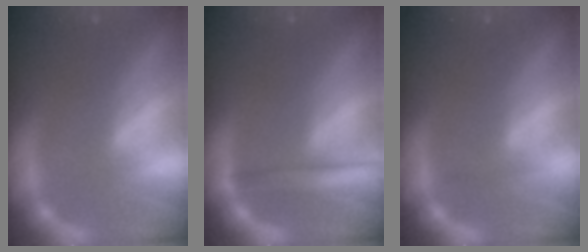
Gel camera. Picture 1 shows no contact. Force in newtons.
{"total": 2.9}
{"total": 0.9}